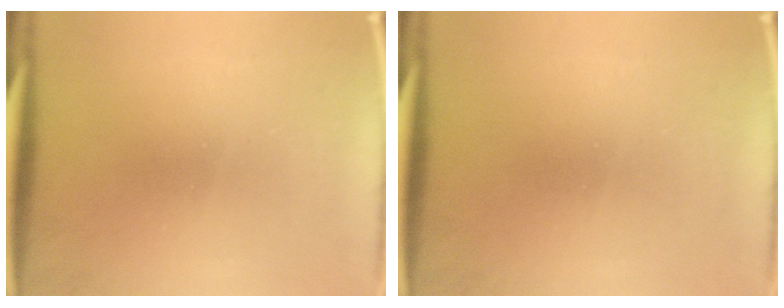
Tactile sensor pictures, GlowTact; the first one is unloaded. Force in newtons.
{"total": 0.0}